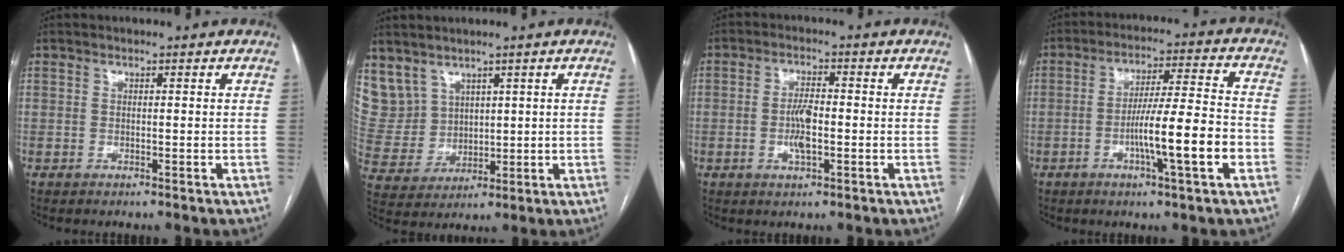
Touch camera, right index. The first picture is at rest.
{"total": 10.5, "force": [6.1, 8.4, 1.9], "torque": [-0.067, 0.040, 0.154]}
{"total": 4.5, "force": [-0.9, 1.3, 4.2], "torque": [-0.087, 0.001, -0.015]}
{"total": 11.6, "force": [-3.6, 0.1, 11.1], "torque": [-0.184, 0.003, -0.061]}